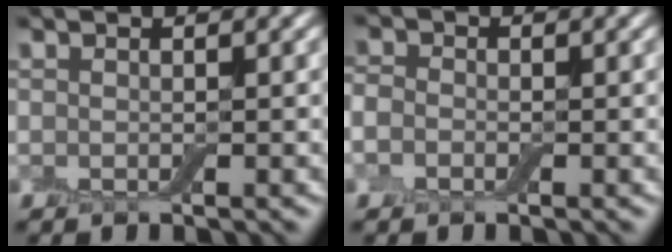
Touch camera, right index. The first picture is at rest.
{"total": 1.4, "force": [-0.5, 1.1, 0.7], "torque": [-0.010, -0.001, -0.015]}